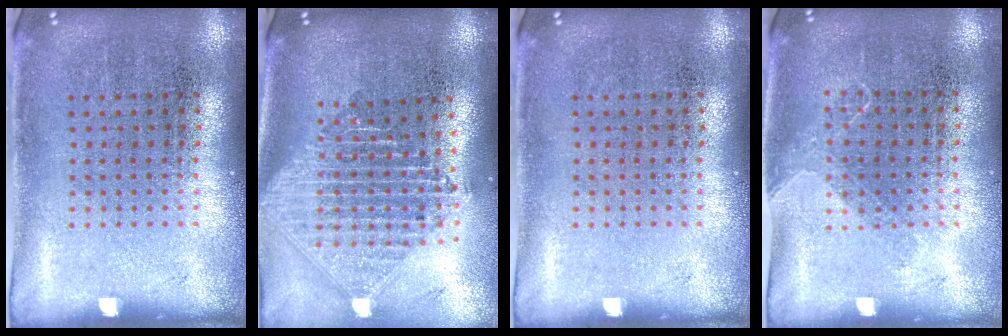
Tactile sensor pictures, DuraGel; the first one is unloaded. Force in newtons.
{"total": 2.4, "press": 1.9, "slide": 1.5}
{"total": 0.0}
{"total": 1.1, "press": 0.8, "slide": 0.7}